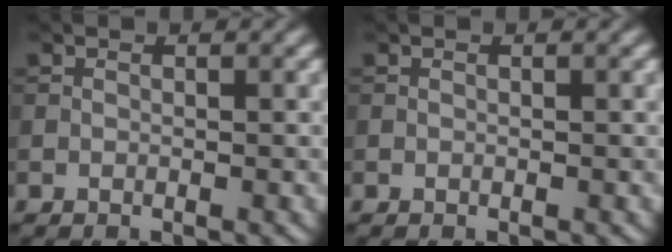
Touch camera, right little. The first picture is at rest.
{"total": 0.0}